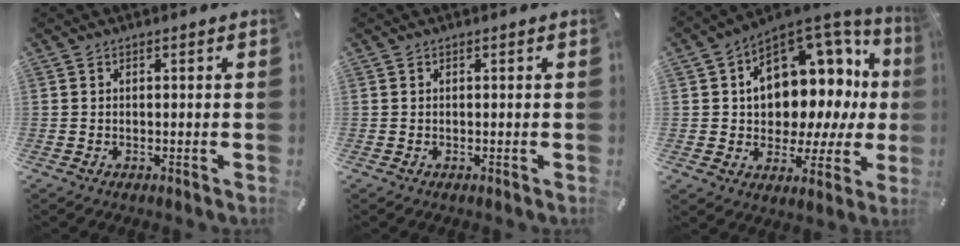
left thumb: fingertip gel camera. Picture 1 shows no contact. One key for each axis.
{"total": 0.0}
{"total": 13.0, "fx": 4.4, "fy": 9.9, "fz": 7.2, "tx": -0.093, "ty": -0.060, "tz": 0.080}